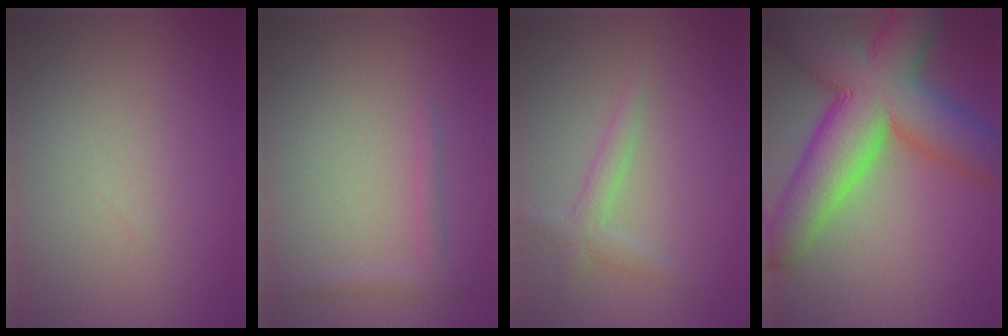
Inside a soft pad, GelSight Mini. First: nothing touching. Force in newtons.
{"total": 1.3, "press": 1.3, "slide": 0.1}
{"total": 1.9, "press": 1.9, "slide": 0.1}
{"total": 13.6, "press": 13.6, "slide": 0.3}